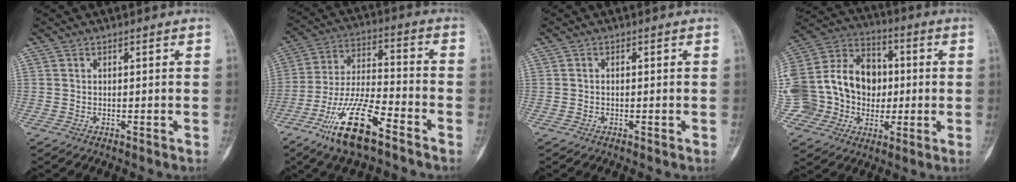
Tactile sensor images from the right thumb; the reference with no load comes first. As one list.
[{"total": 15.7, "force": [-9.8, 4.6, 11.4], "torque": [-0.220, 0.054, -0.184]}, {"total": 0.5, "force": [-0.3, 0.4, 0.2], "torque": [0.002, 0.001, -0.010]}, {"total": 25.1, "force": [-0.7, 21.1, 13.6], "torque": [-0.273, 0.059, 0.001]}]